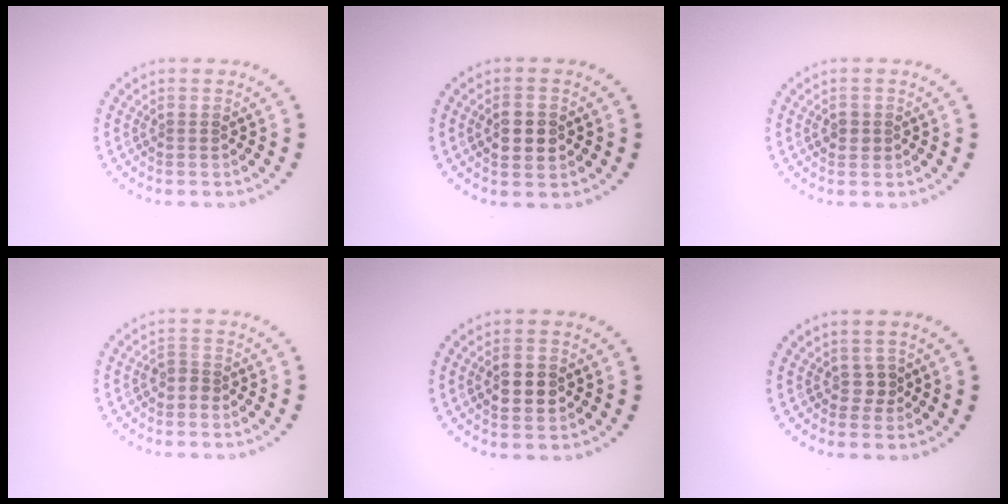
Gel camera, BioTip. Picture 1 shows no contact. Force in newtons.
{"total": 2.9, "press": 2.9, "slide": 0.2}
{"total": 1.2, "press": 1.2, "slide": 0.4}
{"total": 1.2, "press": 0.9, "slide": 0.7}
{"total": 3.0, "press": 3.0, "slide": 0.2}
{"total": 1.1, "press": 0.9, "slide": 0.6}